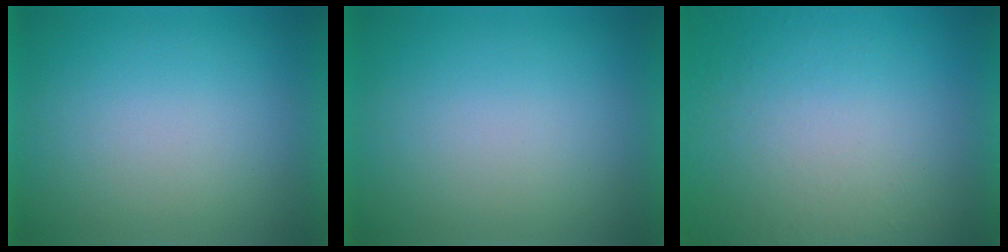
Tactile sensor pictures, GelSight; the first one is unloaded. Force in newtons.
{"total": 0.0}
{"total": 5.2}